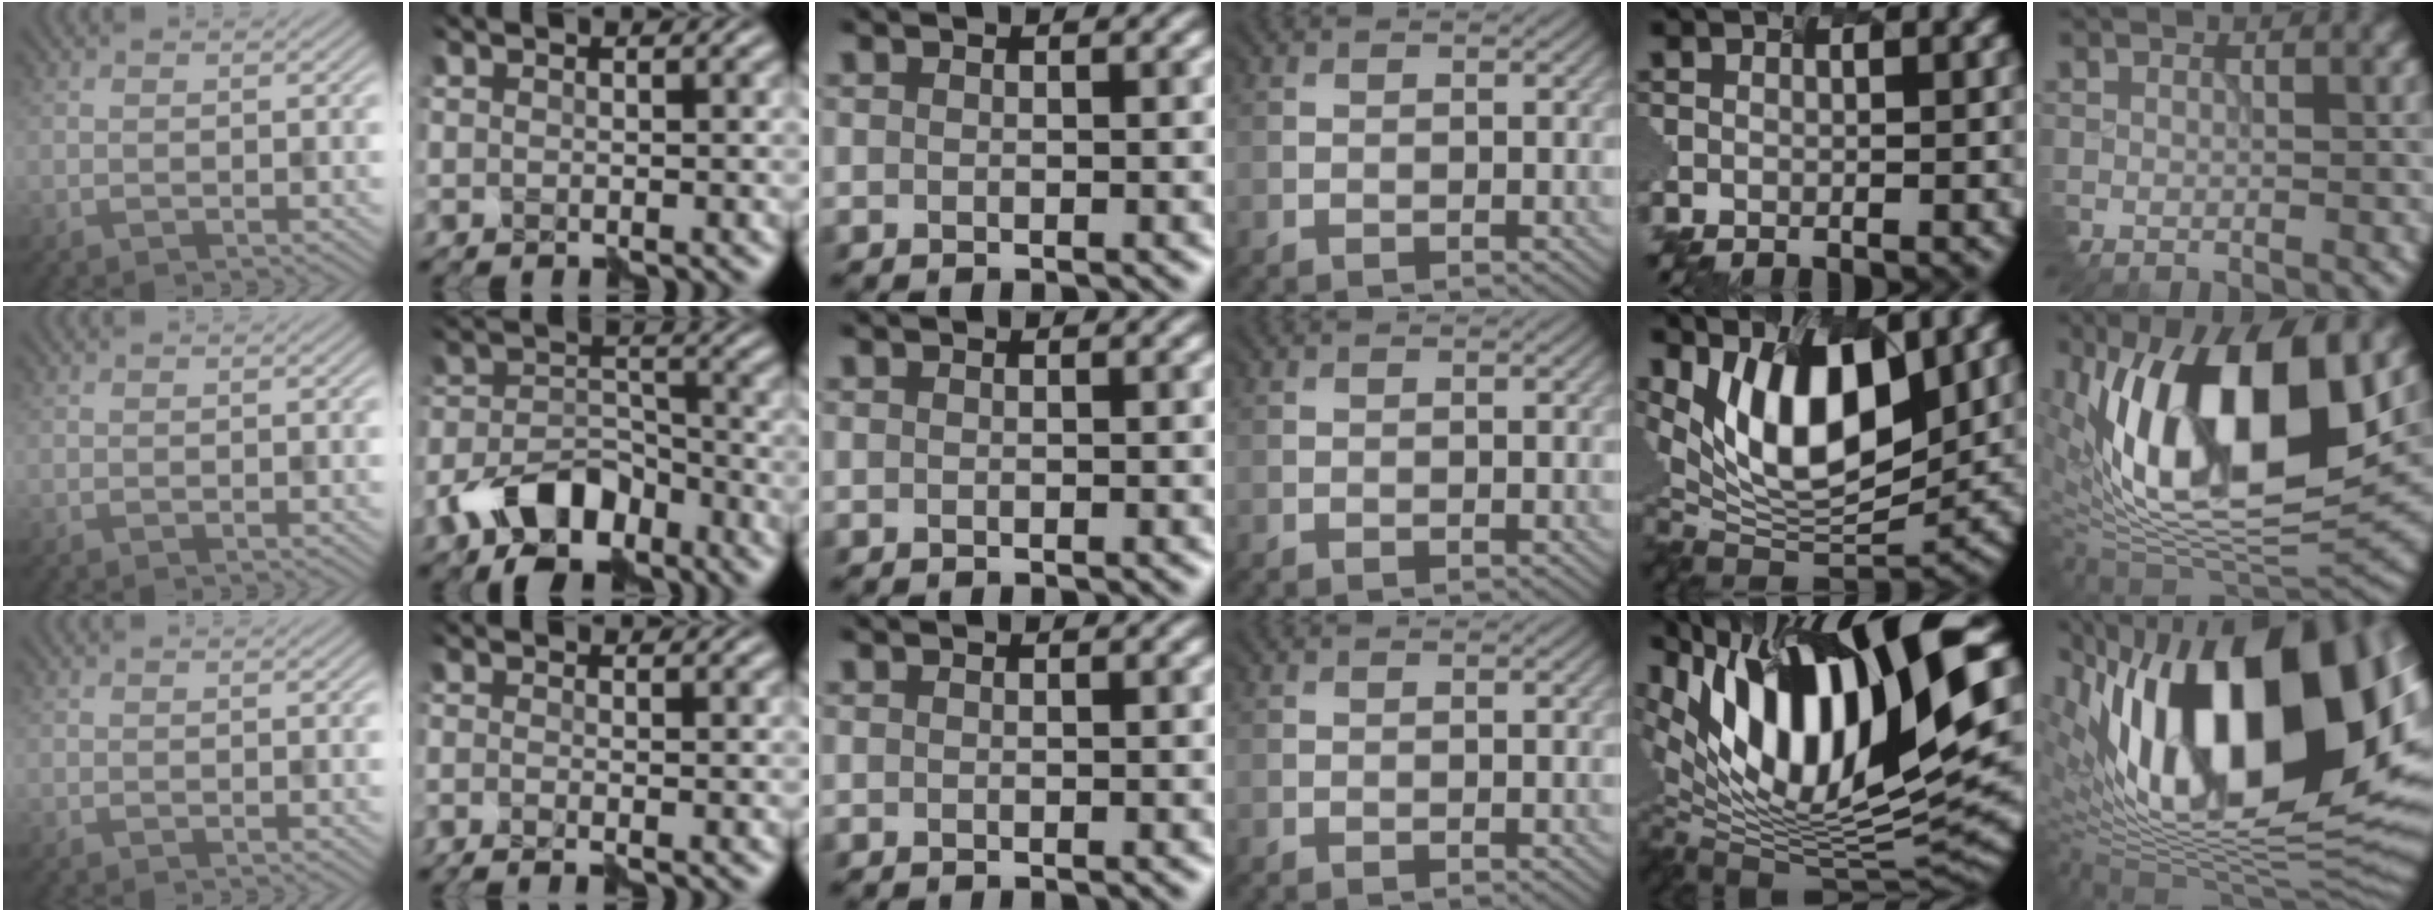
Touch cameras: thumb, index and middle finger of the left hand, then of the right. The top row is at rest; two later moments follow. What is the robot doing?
{"motion": "assemble", "object": "hinged jar"}